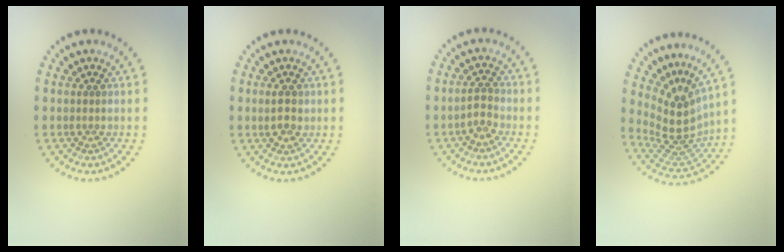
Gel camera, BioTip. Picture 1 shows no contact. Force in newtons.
{"total": 2.1, "press": 2.1, "slide": 0.2}
{"total": 1.7, "press": 1.6, "slide": 0.5}
{"total": 4.2, "press": 2.8, "slide": 3.1}